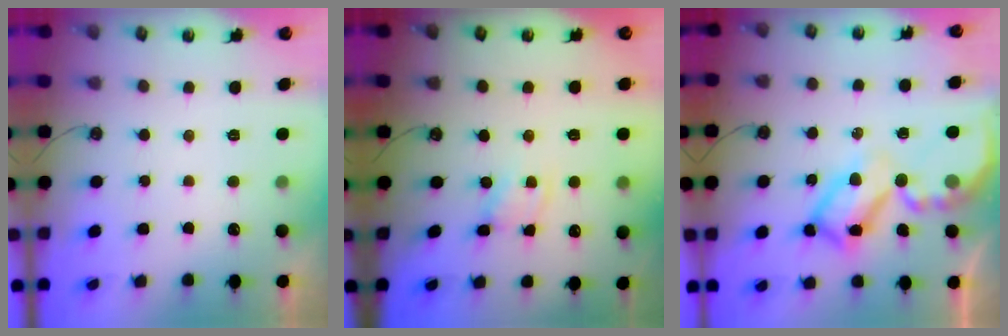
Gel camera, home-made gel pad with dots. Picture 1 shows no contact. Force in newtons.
{"total": 1.9, "press": 1.9, "slide": 0.2}
{"total": 14.4, "press": 14.4, "slide": 1.3}